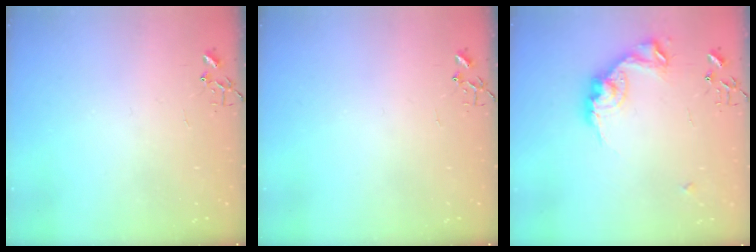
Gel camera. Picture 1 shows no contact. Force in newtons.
{"total": 0.0}
{"total": 14.2, "press": 14.2, "slide": 0.5}